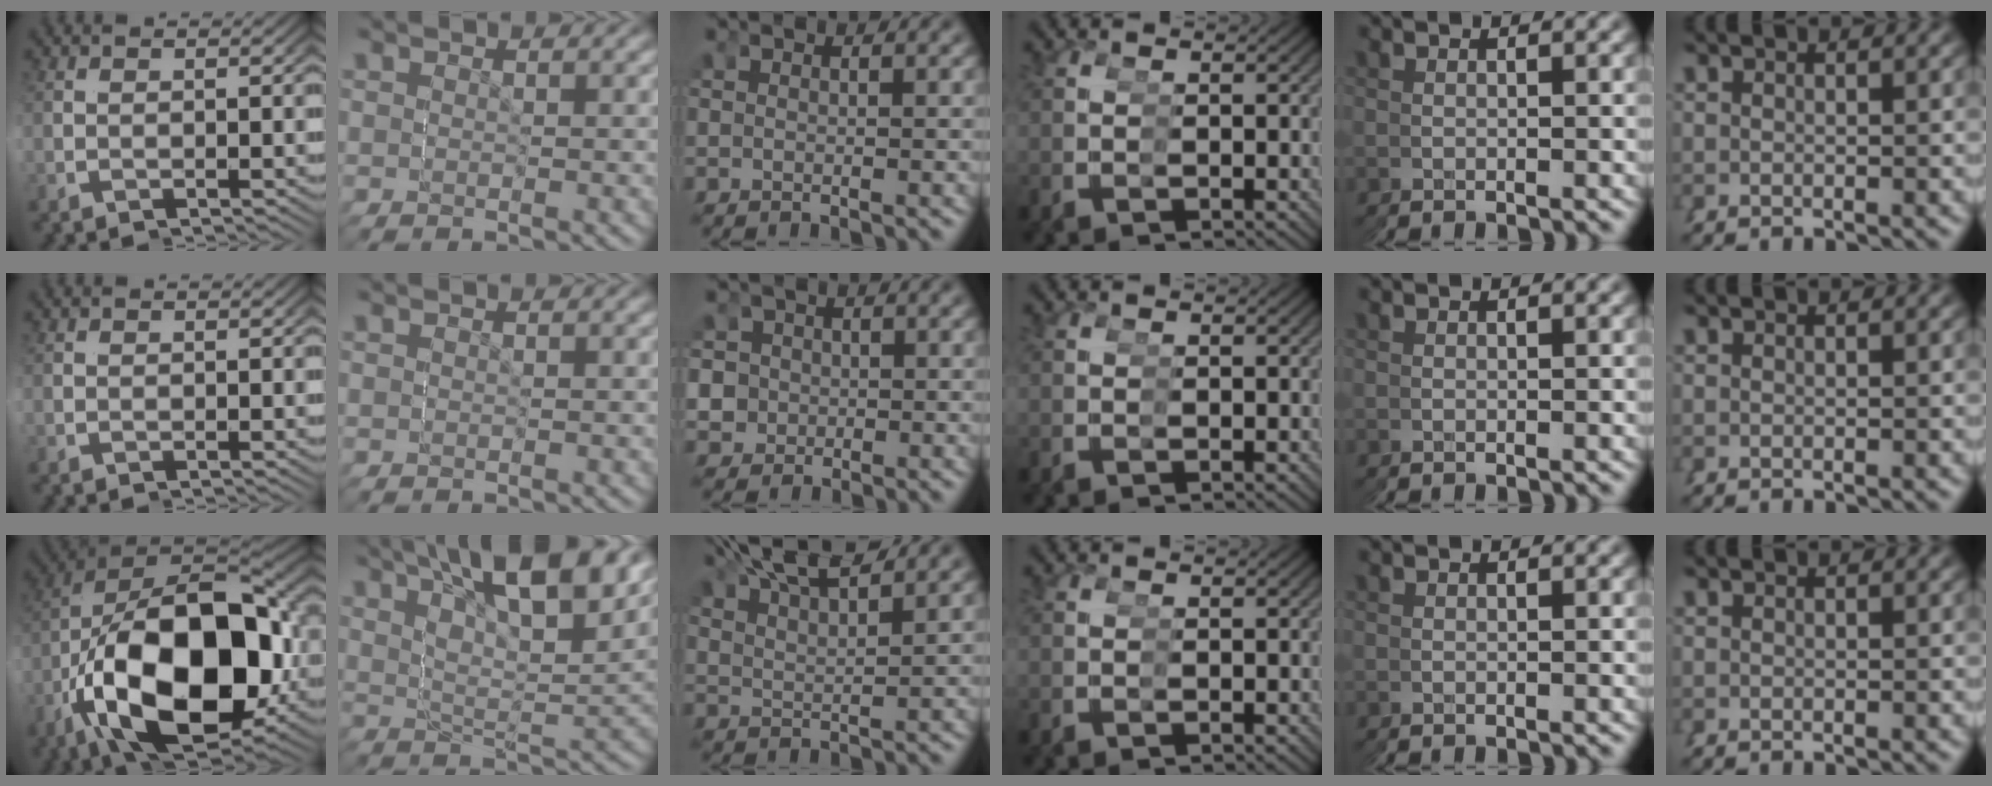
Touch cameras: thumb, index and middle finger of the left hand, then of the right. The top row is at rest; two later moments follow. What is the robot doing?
{"motion": "grasp_and_lifting", "object": "screwdriver"}